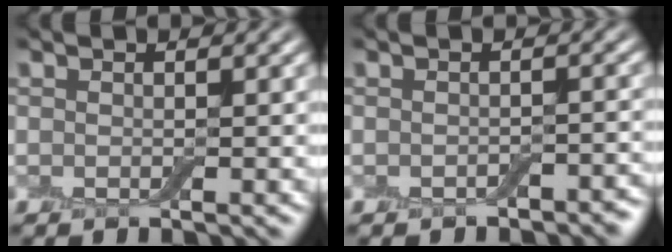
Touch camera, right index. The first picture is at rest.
{"total": 1.5, "force": [-1.1, 0.7, 0.7], "torque": [-0.010, -0.001, -0.013]}